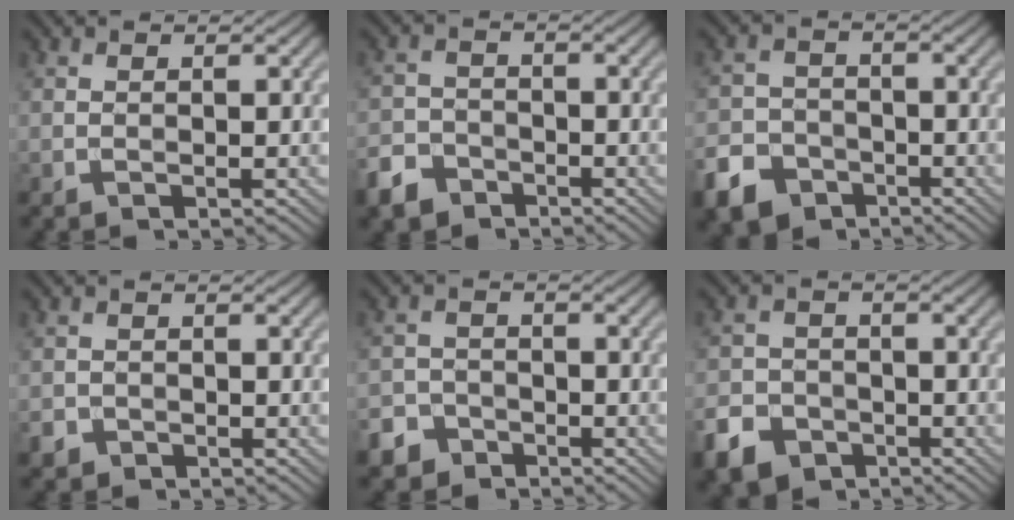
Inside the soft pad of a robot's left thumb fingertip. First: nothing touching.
{"total": 4.6, "force": [-3.4, 2.8, 1.4], "torque": [-0.035, -0.002, -0.071]}
{"total": 7.5, "force": [-4.9, 5.1, 2.5], "torque": [-0.052, -0.015, -0.095]}
{"total": 2.0, "force": [-1.2, 1.5, 0.5], "torque": [-0.010, -0.007, -0.029]}
{"total": 4.4, "force": [-3.2, 2.9, 0.9], "torque": [-0.011, 0.000, -0.064]}
{"total": 6.7, "force": [-4.2, 4.7, 2.4], "torque": [-0.054, -0.013, -0.085]}